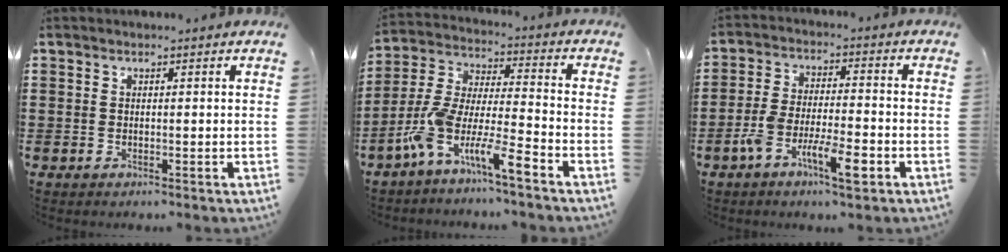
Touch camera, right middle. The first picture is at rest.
{"total": 10.2, "force": [-8.1, 0.6, 6.2], "torque": [-0.153, -0.014, -0.170]}
{"total": 8.4, "force": [-4.6, 2.4, 6.6], "torque": [-0.137, -0.001, -0.088]}